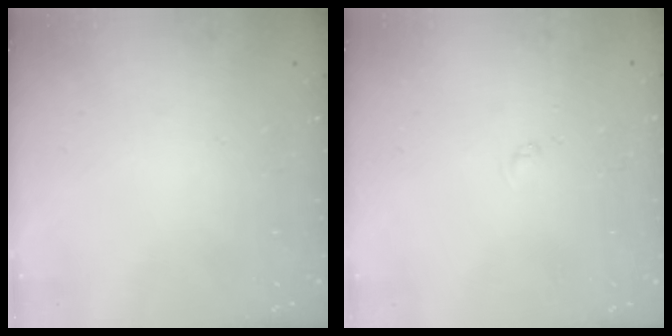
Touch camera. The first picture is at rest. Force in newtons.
{"total": 2.2, "press": 2.2, "slide": 0.2}